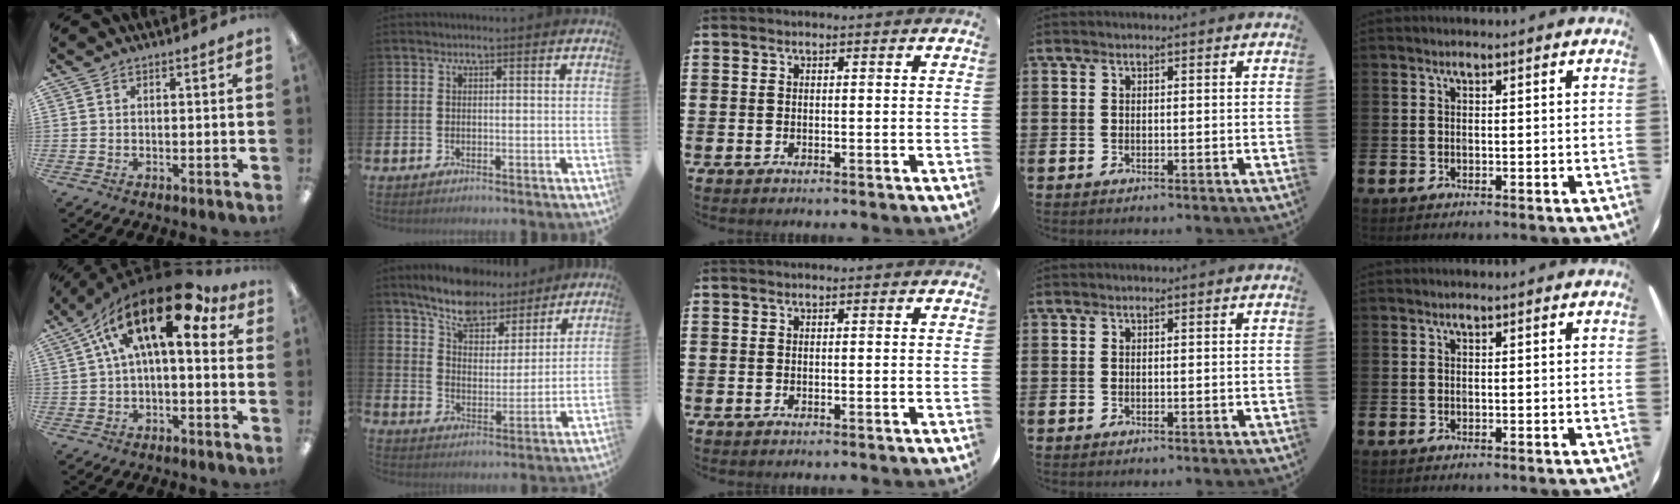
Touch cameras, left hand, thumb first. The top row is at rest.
{"thumb": {"total": 19.2, "force": [8.2, 7.6, 15.6], "torque": [-0.282, -0.048, 0.132]}, "index": {"total": 8.3, "force": [7.5, 2.8, 2.0], "torque": [-0.066, -0.046, 0.133]}}